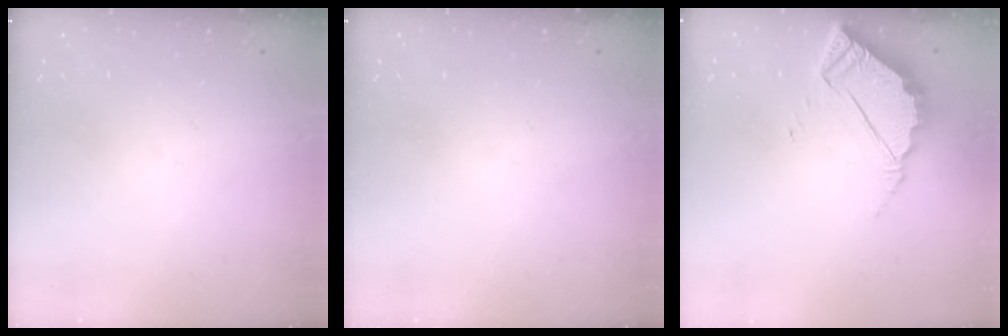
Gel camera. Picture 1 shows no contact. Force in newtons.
{"total": 0.0}
{"total": 6.0, "press": 6.0, "slide": 0.3}